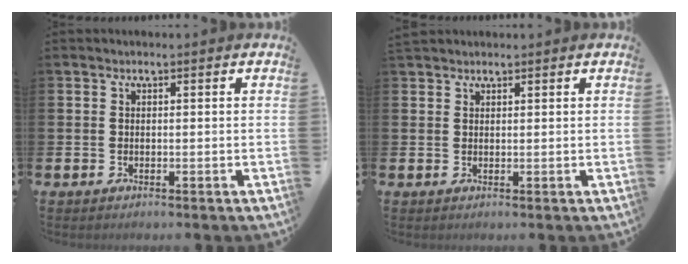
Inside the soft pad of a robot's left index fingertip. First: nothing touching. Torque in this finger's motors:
{"motor_torque": [-0.11, -0.09, 0.21, 0.09]}